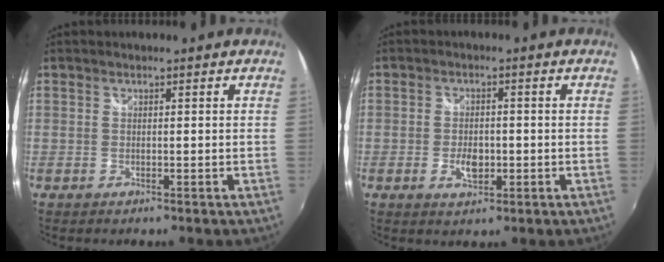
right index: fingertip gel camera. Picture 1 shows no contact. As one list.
[{"total": 4.2, "force": [-1.1, 2.5, 3.1], "torque": [-0.059, -0.002, -0.018]}]